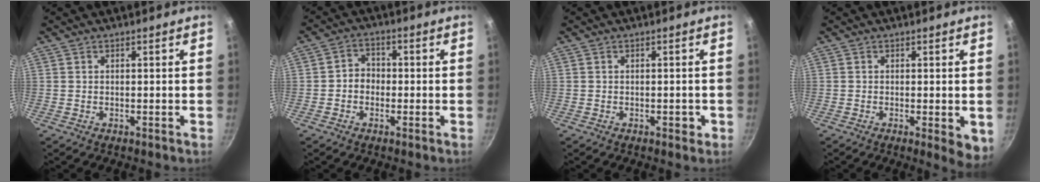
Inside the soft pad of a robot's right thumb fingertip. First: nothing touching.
{"total": 4.0, "force": [-0.8, 3.4, 1.9], "torque": [-0.007, 0.016, -0.020]}
{"total": 1.5, "force": [-0.6, 1.0, 1.0], "torque": [-0.002, 0.008, -0.007]}
{"total": 4.6, "force": [-0.9, 1.5, 4.2], "torque": [-0.050, -0.009, -0.011]}